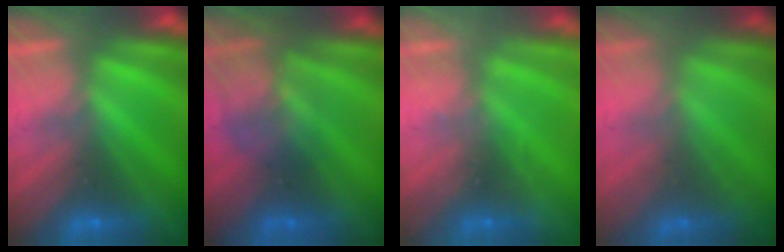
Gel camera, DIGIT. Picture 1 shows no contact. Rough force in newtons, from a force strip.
{"total": 2.3}
{"total": 2.4}
{"total": 1.7}